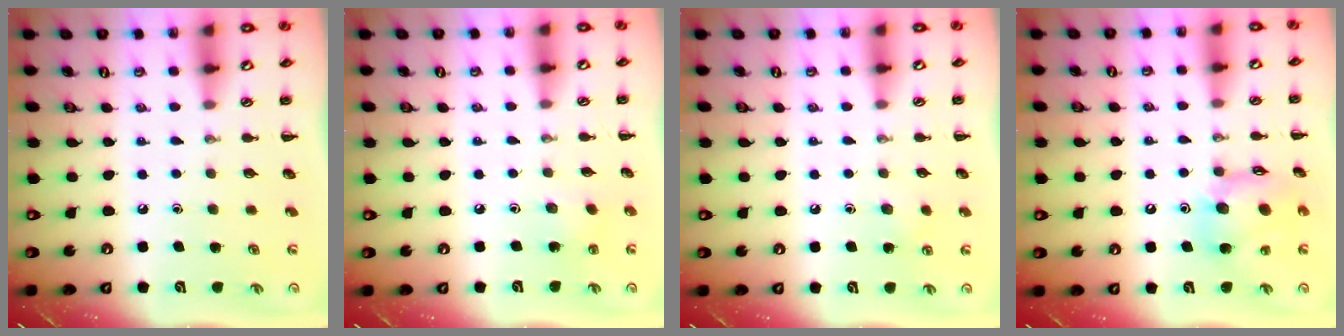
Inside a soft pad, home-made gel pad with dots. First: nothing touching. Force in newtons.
{"total": 2.0, "press": 1.9, "slide": 0.7}
{"total": 4.9, "press": 4.6, "slide": 1.5}
{"total": 14.4, "press": 14.3, "slide": 2.1}